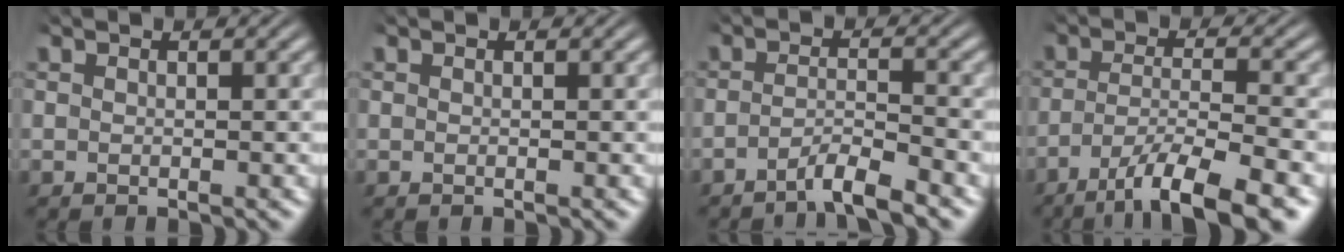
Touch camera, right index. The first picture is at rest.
{"total": 0.0}
{"total": 3.2, "force": [-2.8, 0.3, 1.4], "torque": [-0.025, -0.008, -0.053]}
{"total": 8.5, "force": [-5.9, 2.1, 5.8], "torque": [-0.093, -0.022, -0.084]}